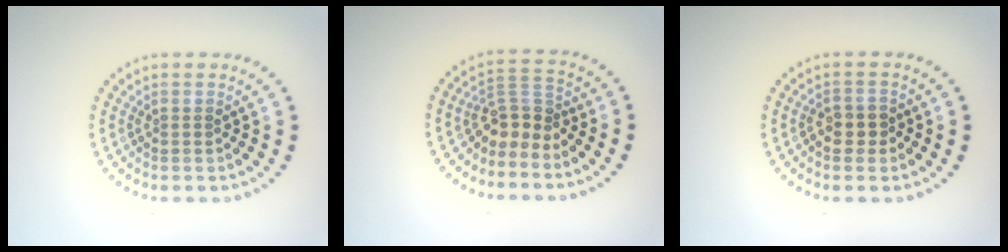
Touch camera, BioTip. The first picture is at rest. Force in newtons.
{"total": 3.0, "press": 2.2, "slide": 2.0}
{"total": 1.5, "press": 1.4, "slide": 0.4}